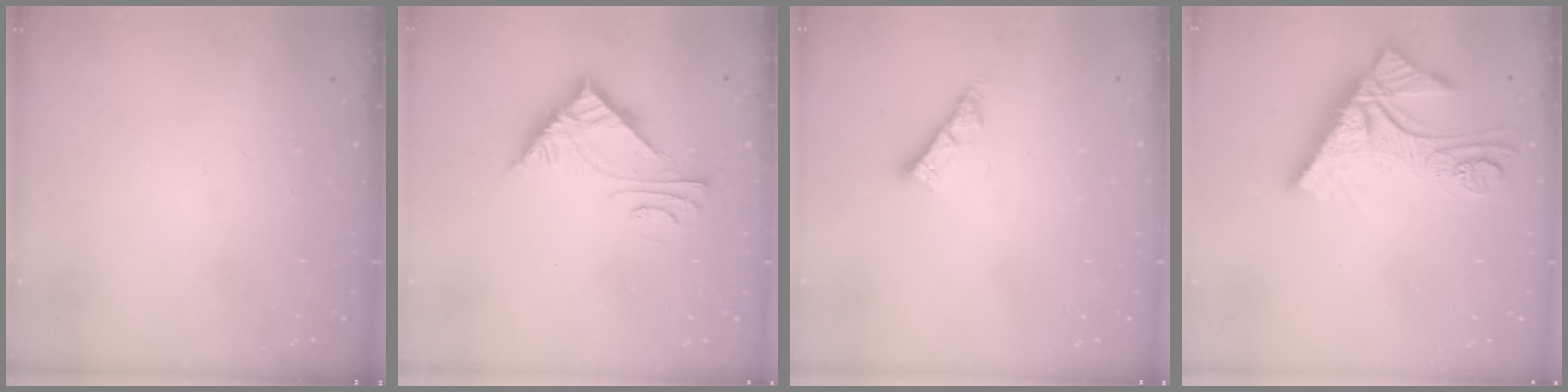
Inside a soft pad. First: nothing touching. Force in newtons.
{"total": 6.9, "press": 6.8, "slide": 0.5}
{"total": 4.8, "press": 4.8, "slide": 0.3}
{"total": 11.8, "press": 11.7, "slide": 1.0}